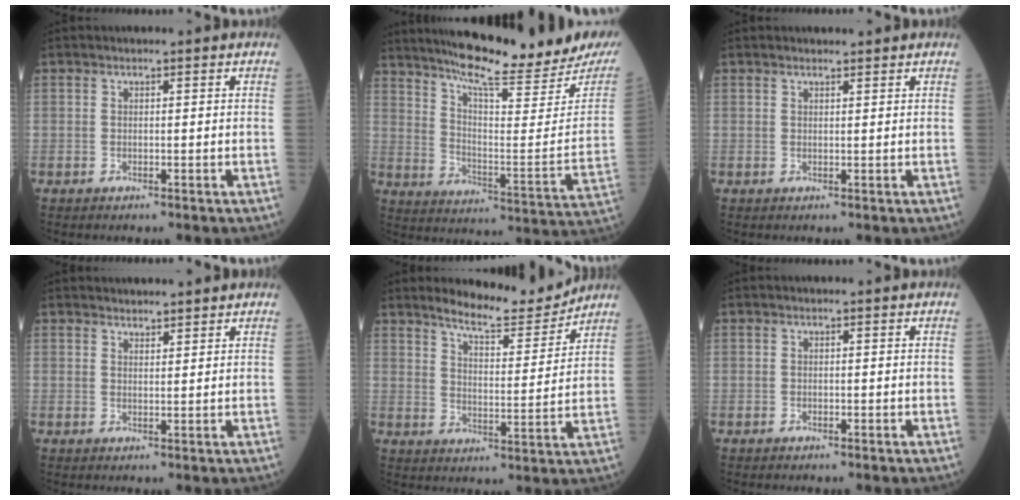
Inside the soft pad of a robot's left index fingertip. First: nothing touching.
{"total": 22.1, "force": [19.8, 1.1, 9.8], "torque": [-0.168, -0.071, 0.274]}
{"total": 1.9, "force": [1.8, 0.2, 0.4], "torque": [-0.009, 0.011, 0.029]}
{"total": 4.9, "force": [4.7, 0.8, 1.1], "torque": [-0.016, 0.021, 0.062]}
{"total": 8.9, "force": [8.6, 0.7, 2.1], "torque": [-0.044, -0.014, 0.135]}
{"total": 0.0}